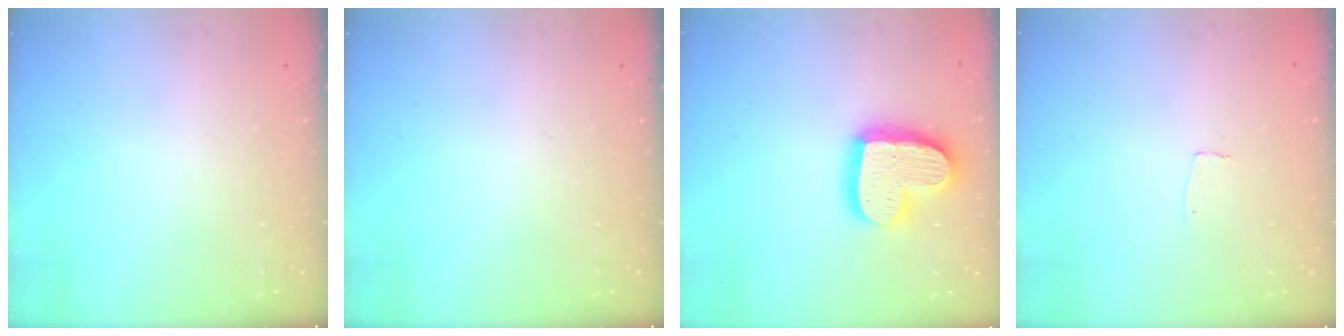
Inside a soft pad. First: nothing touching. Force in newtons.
{"total": 0.0}
{"total": 18.9, "press": 18.8, "slide": 1.7}
{"total": 3.0, "press": 3.0, "slide": 0.2}